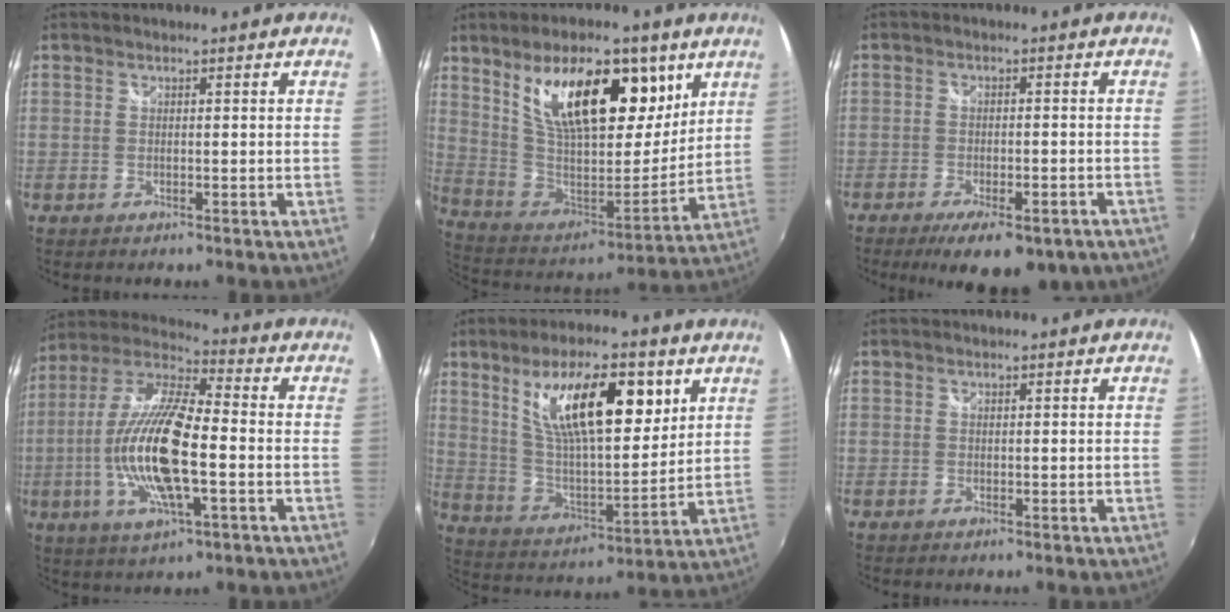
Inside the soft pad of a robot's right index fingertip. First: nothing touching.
{"total": 23.9, "force": [11.2, 11.0, 18.0], "torque": [-0.312, 0.010, 0.202]}
{"total": 12.9, "force": [-8.9, 4.5, 8.2], "torque": [-0.152, -0.032, -0.119]}
{"total": 18.6, "force": [-3.4, 5.3, 17.5], "torque": [-0.345, -0.008, -0.070]}
{"total": 19.1, "force": [8.7, 6.9, 15.6], "torque": [-0.260, 0.004, 0.161]}
{"total": 0.0}